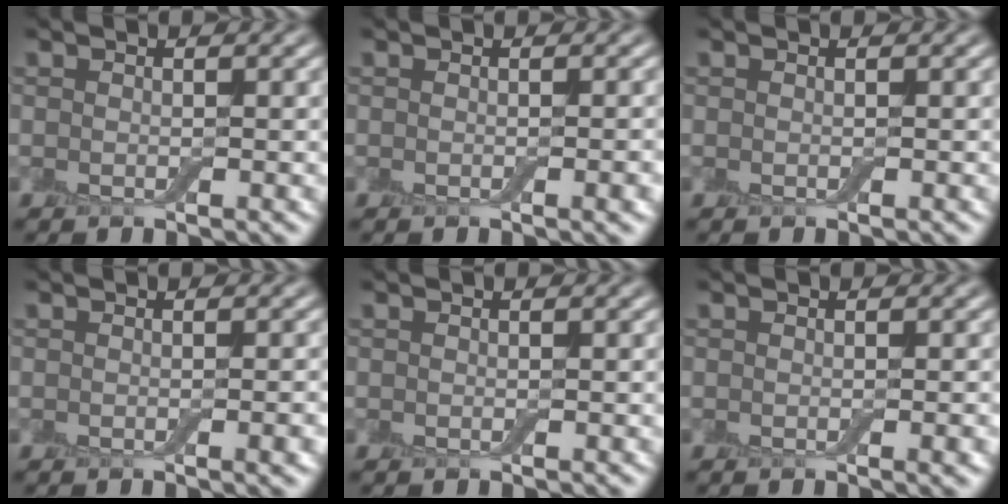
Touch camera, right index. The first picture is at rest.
{"total": 1.3, "force": [-0.3, 0.2, 1.2], "torque": [-0.014, 0.000, -0.004]}
{"total": 0.0}
{"total": 1.6, "force": [-0.3, 0.4, 1.5], "torque": [-0.016, -0.002, -0.004]}
{"total": 0.0}
{"total": 1.3, "force": [-0.2, 0.3, 1.2], "torque": [-0.013, -0.002, -0.003]}